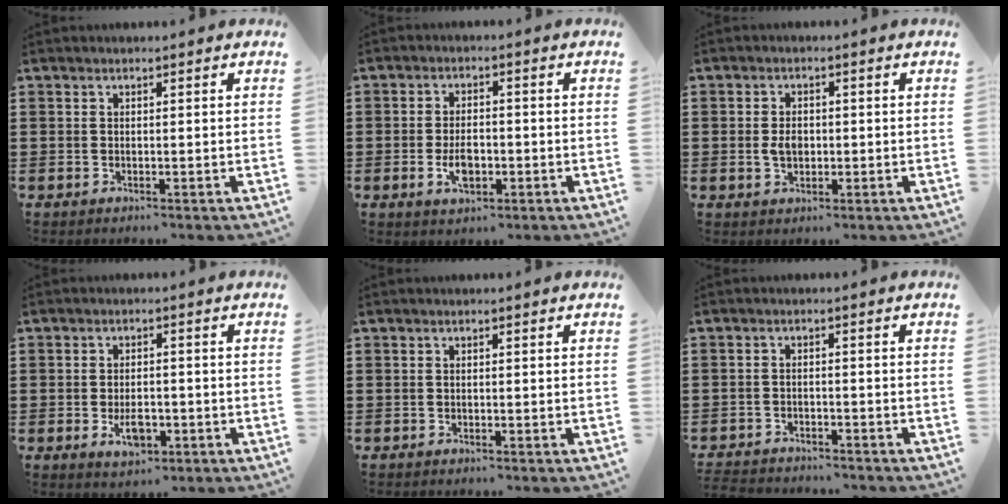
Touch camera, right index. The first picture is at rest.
{"total": 4.4, "force": [-1.2, 2.3, 3.6], "torque": [-0.077, 0.000, -0.024]}
{"total": 2.9, "force": [-0.1, 1.7, 2.3], "torque": [-0.047, 0.001, -0.001]}
{"total": 4.3, "force": [-1.5, 2.1, 3.5], "torque": [-0.057, -0.002, -0.029]}
{"total": 0.0}
{"total": 2.3, "force": [-2.2, 0.2, -0.2], "torque": [-0.004, -0.001, -0.050]}